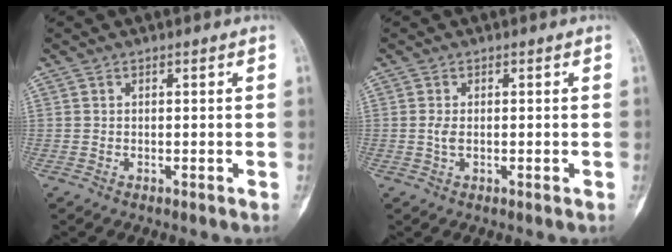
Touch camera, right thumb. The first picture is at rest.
{"total": 1.8, "force": [-0.1, 0.8, 1.6], "torque": [-0.037, -0.001, -0.003]}